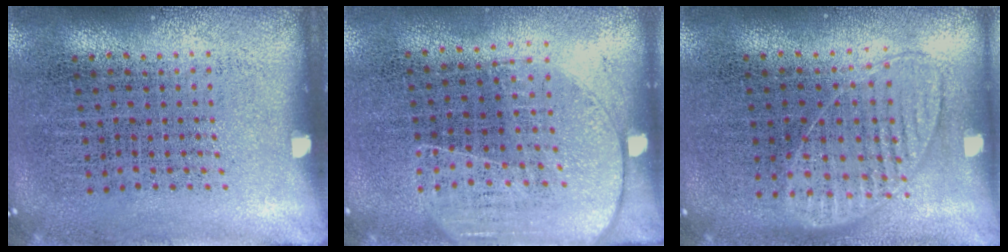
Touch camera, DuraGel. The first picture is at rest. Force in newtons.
{"total": 1.8, "press": 1.5, "slide": 0.9}
{"total": 0.9, "press": 0.8, "slide": 0.3}